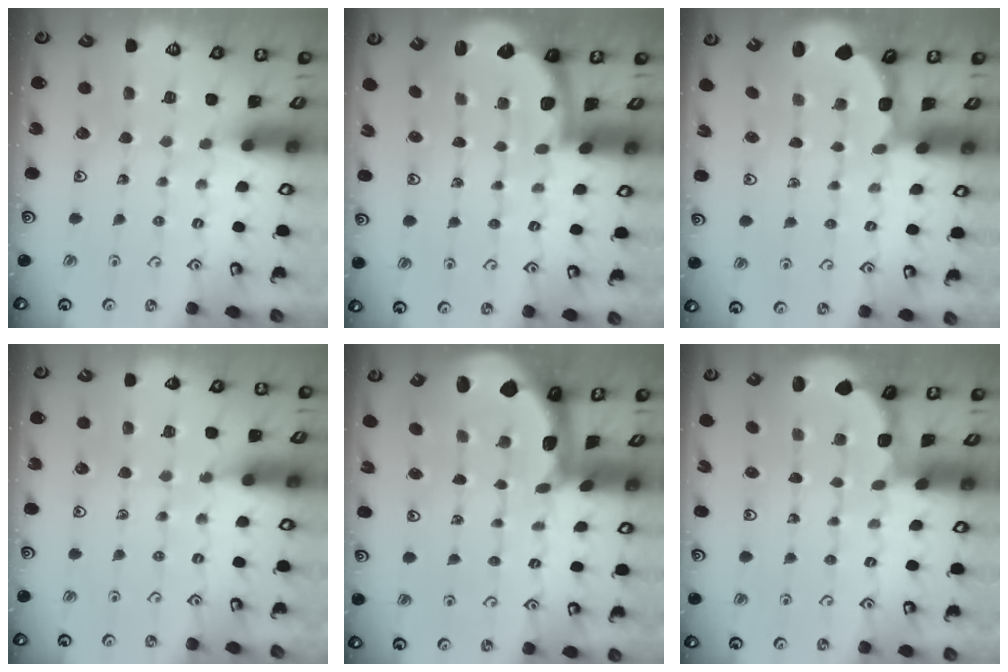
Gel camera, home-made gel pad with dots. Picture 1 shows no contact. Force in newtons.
{"total": 2.3, "press": 2.0, "slide": 1.2}
{"total": 2.7, "press": 2.0, "slide": 1.7}
{"total": 4.8, "press": 4.7, "slide": 1.0}
{"total": 1.7, "press": 1.7, "slide": 0.4}
{"total": 1.9, "press": 1.8, "slide": 0.7}